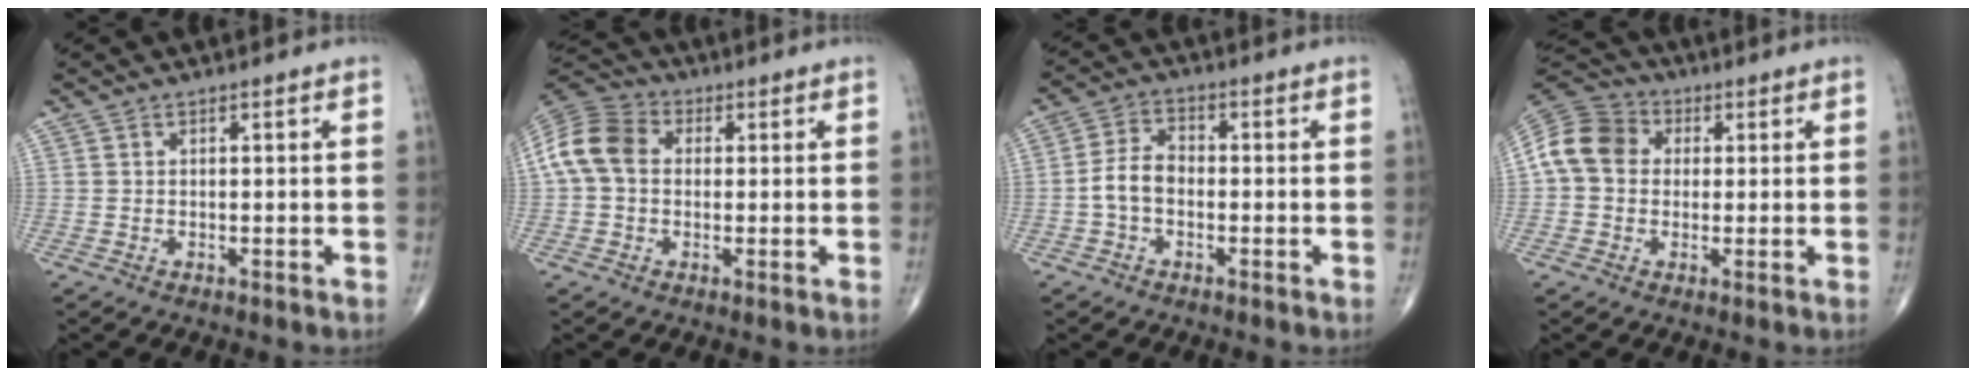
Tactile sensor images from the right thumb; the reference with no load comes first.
{"total": 10.1, "force": [0.8, 7.6, 6.5], "torque": [-0.128, 0.031, 0.005]}
{"total": 5.5, "force": [-1.3, 3.6, 3.9], "torque": [-0.070, 0.023, -0.033]}
{"total": 10.7, "force": [1.2, 8.8, 5.9], "torque": [-0.099, 0.029, 0.008]}